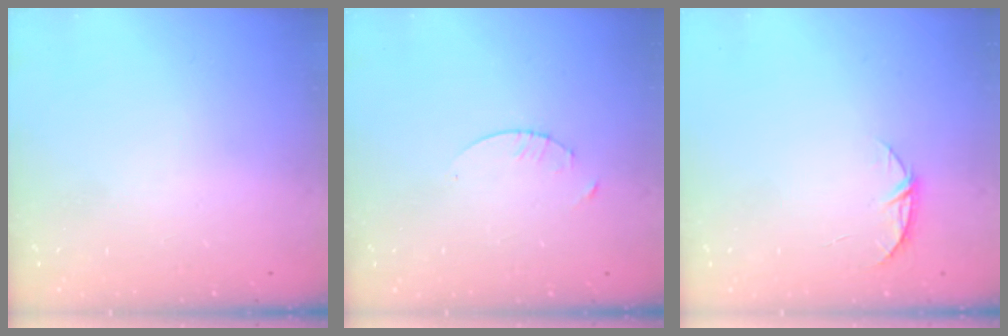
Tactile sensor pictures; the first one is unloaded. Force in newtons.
{"total": 1.7, "press": 1.6, "slide": 0.2}
{"total": 5.4, "press": 5.4, "slide": 0.6}